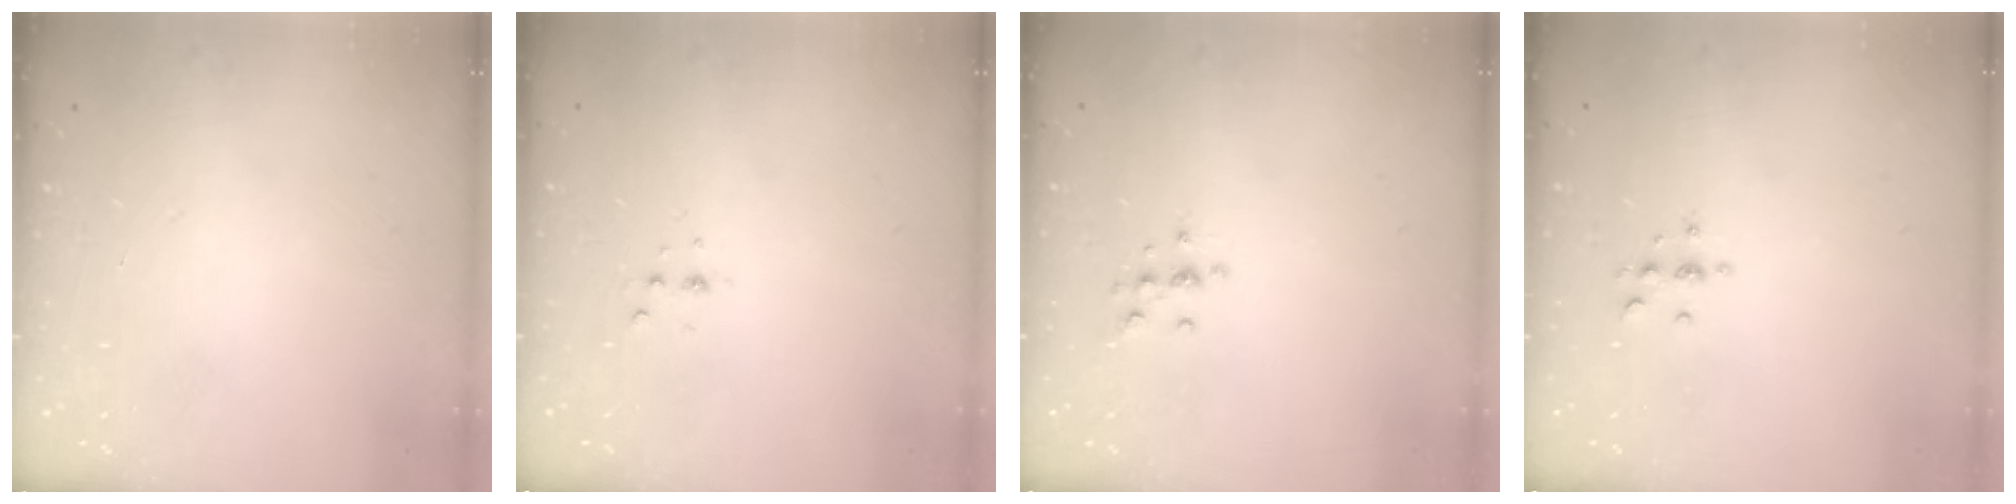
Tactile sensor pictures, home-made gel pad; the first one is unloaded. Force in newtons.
{"total": 2.8, "press": 2.8, "slide": 0.7}
{"total": 5.6, "press": 5.6, "slide": 0.6}
{"total": 3.4, "press": 3.4, "slide": 0.4}